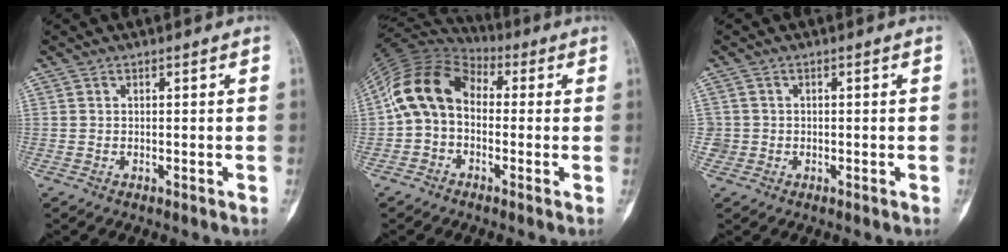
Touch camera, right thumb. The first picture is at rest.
{"total": 13.0, "force": [0.0, 9.4, 9.0], "torque": [-0.161, 0.035, -0.017]}
{"total": 1.7, "force": [-0.3, 1.6, -0.1], "torque": [0.015, 0.008, -0.009]}